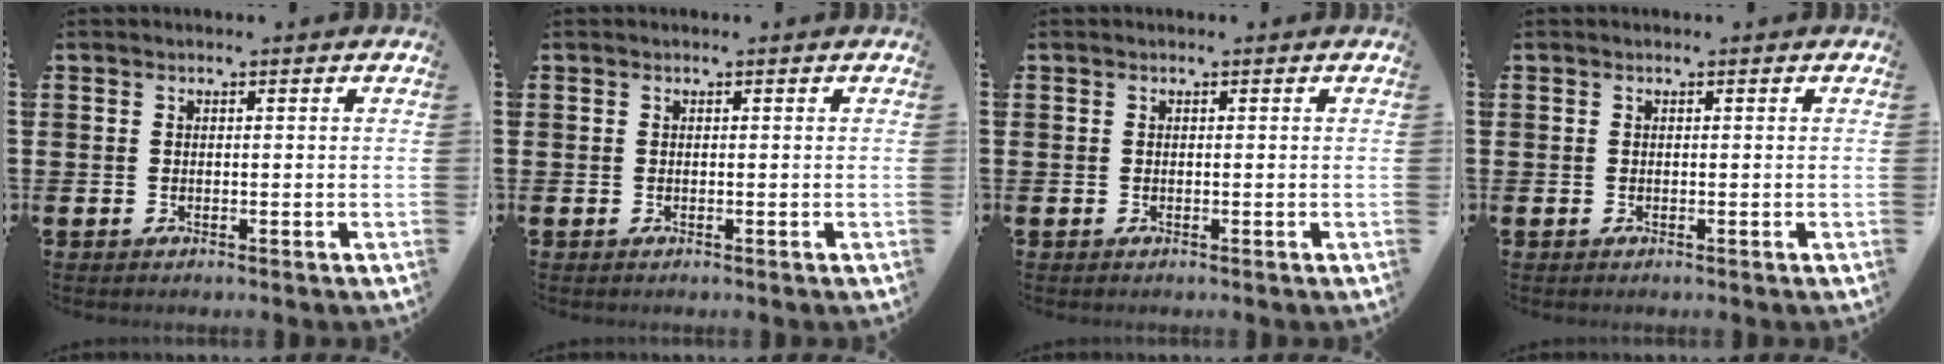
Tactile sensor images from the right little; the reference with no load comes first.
{"total": 0.0}
{"total": 0.0}
{"total": 0.0}